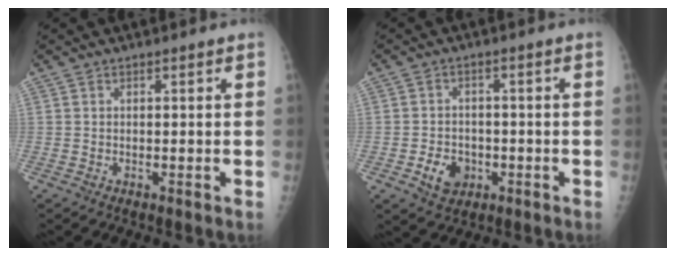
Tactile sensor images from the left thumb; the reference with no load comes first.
{"total": 5.6, "force": [-2.0, 4.3, 2.9], "torque": [-0.032, 0.011, -0.027]}